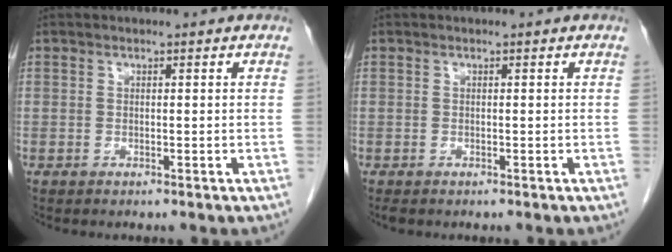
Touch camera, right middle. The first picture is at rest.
{"total": 0.7, "force": [-0.6, 0.3, 0.2], "torque": [-0.007, -0.001, -0.010]}